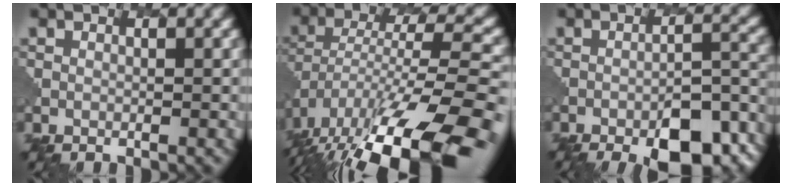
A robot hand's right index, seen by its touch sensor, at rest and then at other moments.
{"total": 15.3, "force": [-9.3, 5.1, 11.0], "torque": [-0.205, 0.008, -0.149]}
{"total": 10.8, "force": [-7.3, 3.3, 7.2], "torque": [-0.098, -0.004, -0.099]}